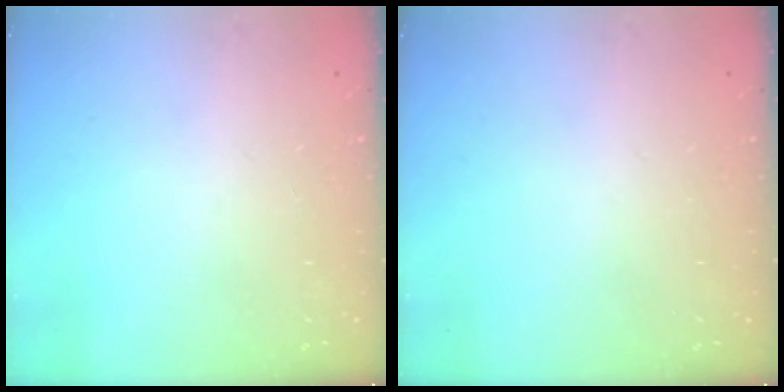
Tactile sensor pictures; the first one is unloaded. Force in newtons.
{"total": 0.0}